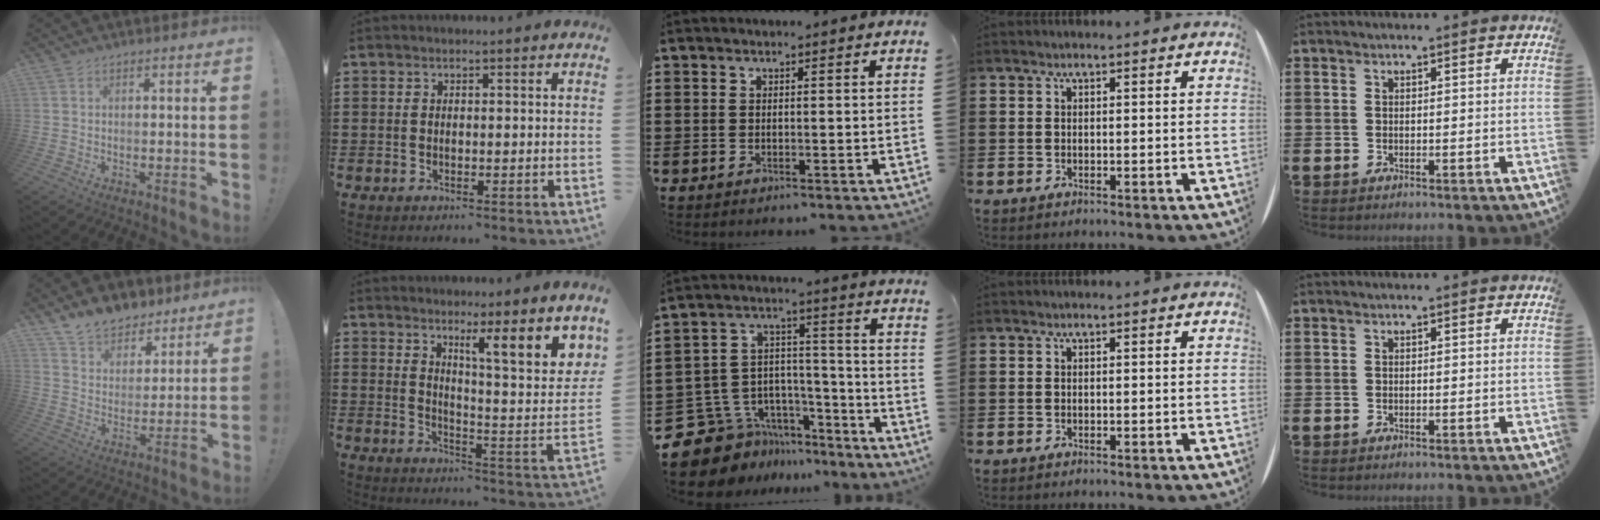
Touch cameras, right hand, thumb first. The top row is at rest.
{"thumb": {"total": 10.2, "force": [8.7, 5.0, 1.6], "torque": [-0.041, -0.070, 0.170]}, "index": {"total": 8.2, "force": [5.3, 0.6, 6.2], "torque": [-0.100, -0.033, 0.083]}, "middle": {"total": 9.6, "force": [-7.6, 5.7, 1.2], "torque": [-0.056, 0.002, -0.142]}}